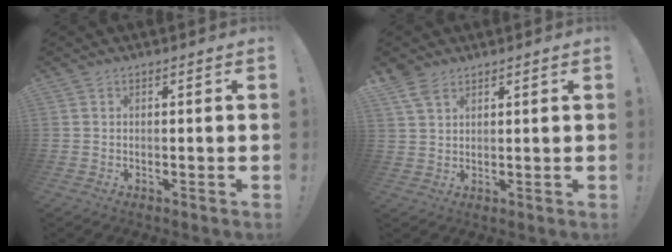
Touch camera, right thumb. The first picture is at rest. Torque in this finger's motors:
{"motor_torque": [0.18, 0.63, 0.82, 0.81, 0.15]}